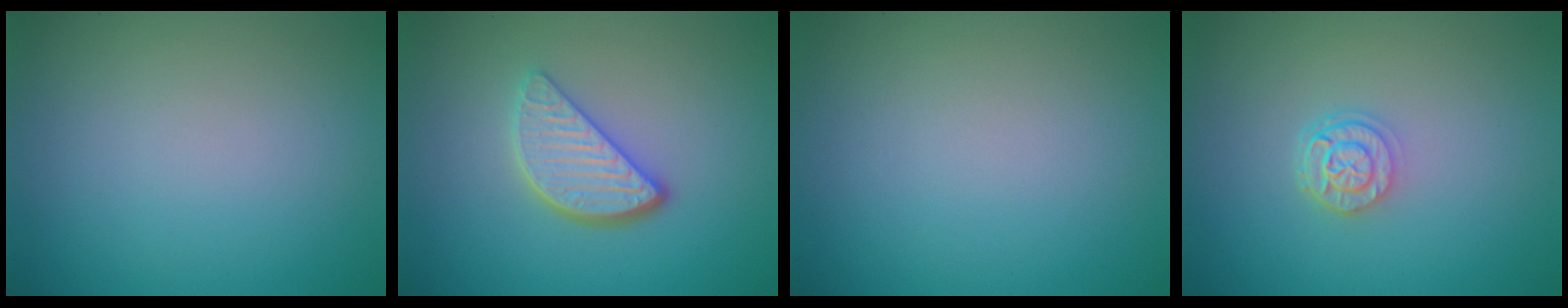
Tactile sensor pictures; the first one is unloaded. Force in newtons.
{"total": 3.9, "press": 3.1, "slide": 2.4}
{"total": 0.0}
{"total": 2.4, "press": 1.9, "slide": 1.5}